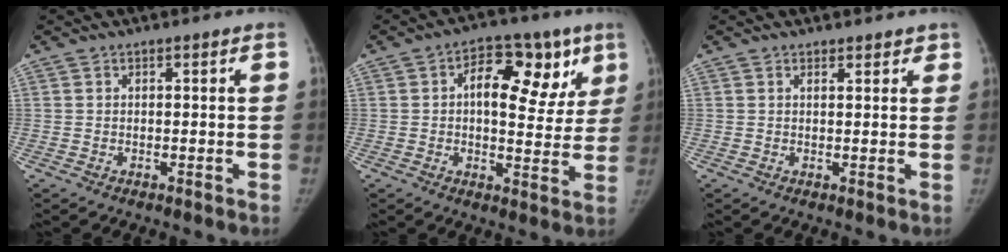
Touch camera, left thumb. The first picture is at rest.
{"total": 14.5, "force": [4.9, 8.2, 10.9], "torque": [-0.103, 0.006, 0.067]}
{"total": 2.0, "force": [1.6, 1.0, 0.7], "torque": [0.008, -0.006, 0.017]}